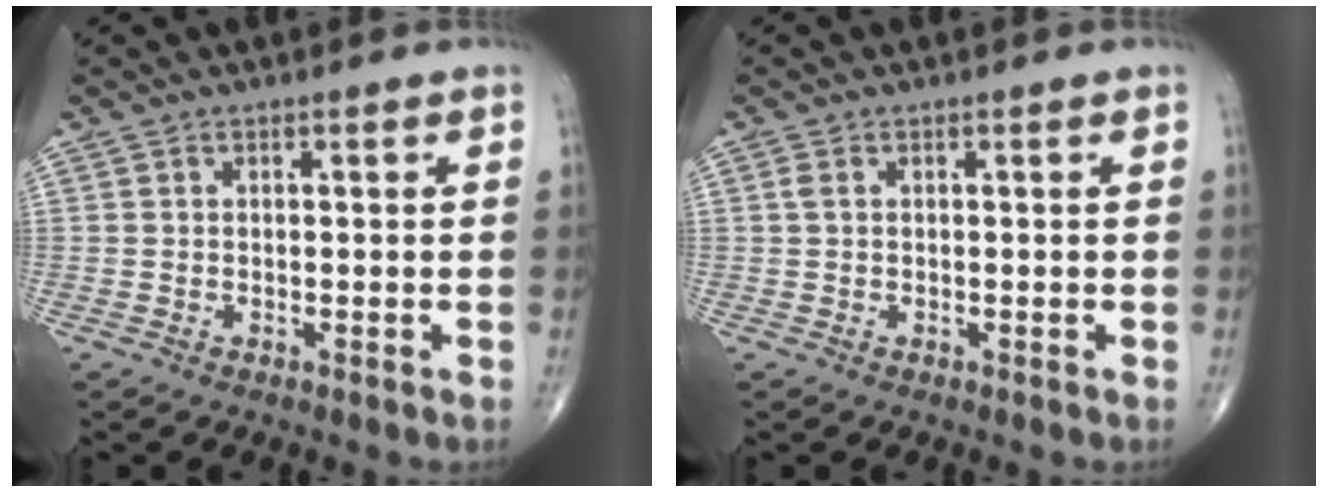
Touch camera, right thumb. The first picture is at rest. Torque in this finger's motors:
{"motor_torque": [-0.18, 0.14, 0.05, 0.01, 0.00]}